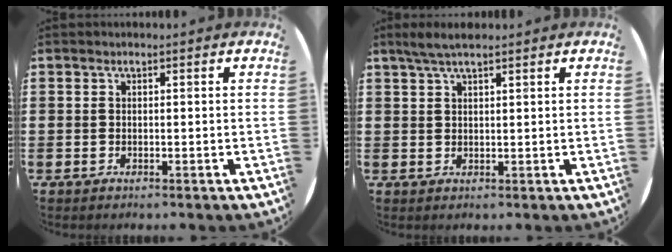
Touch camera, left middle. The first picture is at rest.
{"total": 2.8, "force": [2.2, 0.3, 1.7], "torque": [-0.036, 0.004, 0.039]}